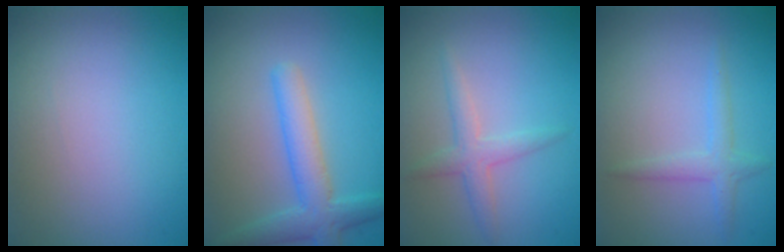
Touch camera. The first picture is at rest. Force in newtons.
{"total": 4.1, "press": 4.1, "slide": 0.1}
{"total": 2.3, "press": 2.3, "slide": 0.1}
{"total": 1.8, "press": 1.7, "slide": 0.1}